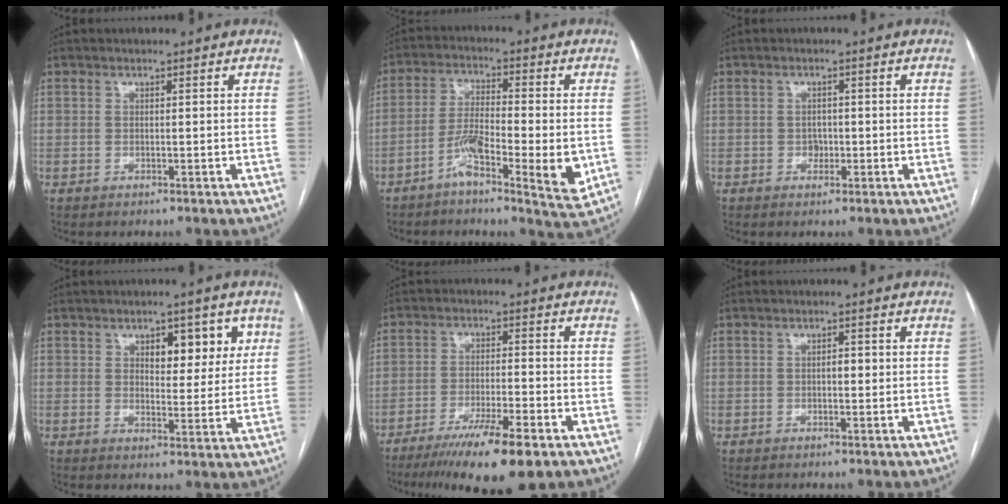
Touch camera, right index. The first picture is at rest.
{"total": 10.2, "force": [-3.6, 1.7, 9.4], "torque": [-0.166, 0.002, -0.060]}
{"total": 1.4, "force": [-0.3, 1.2, 0.7], "torque": [-0.008, 0.006, -0.002]}
{"total": 7.1, "force": [3.0, 3.6, 5.3], "torque": [-0.055, 0.008, 0.041]}
{"total": 11.7, "force": [-7.7, 1.4, 8.8], "torque": [-0.143, -0.026, -0.125]}
{"total": 1.3, "force": [-0.1, 0.7, 1.2], "torque": [-0.015, 0.004, -0.002]}